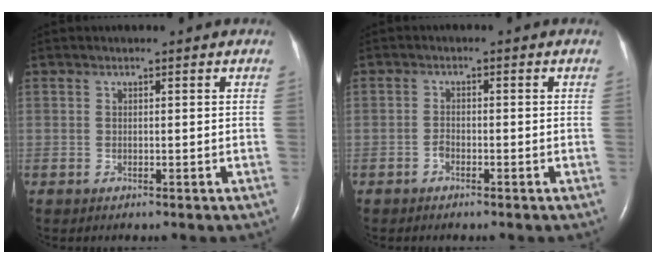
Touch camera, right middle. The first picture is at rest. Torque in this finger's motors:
{"motor_torque": [0.29, -0.27, 0.08, 0.00]}